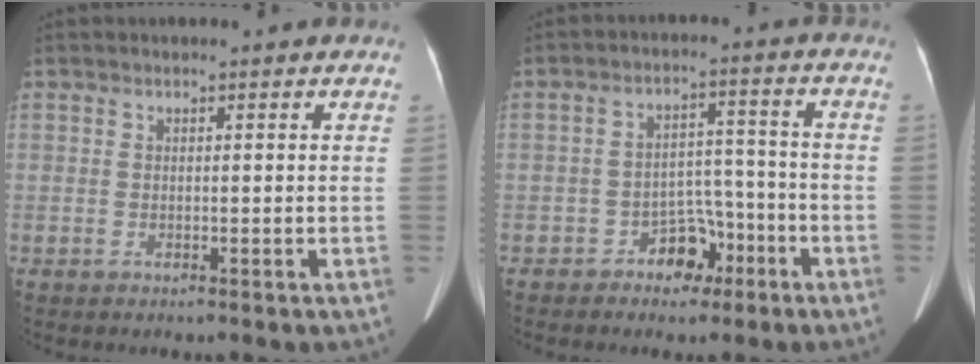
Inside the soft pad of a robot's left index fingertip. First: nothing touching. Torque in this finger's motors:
{"motor_torque": [0.17, 0.16, 0.02, 0.00]}